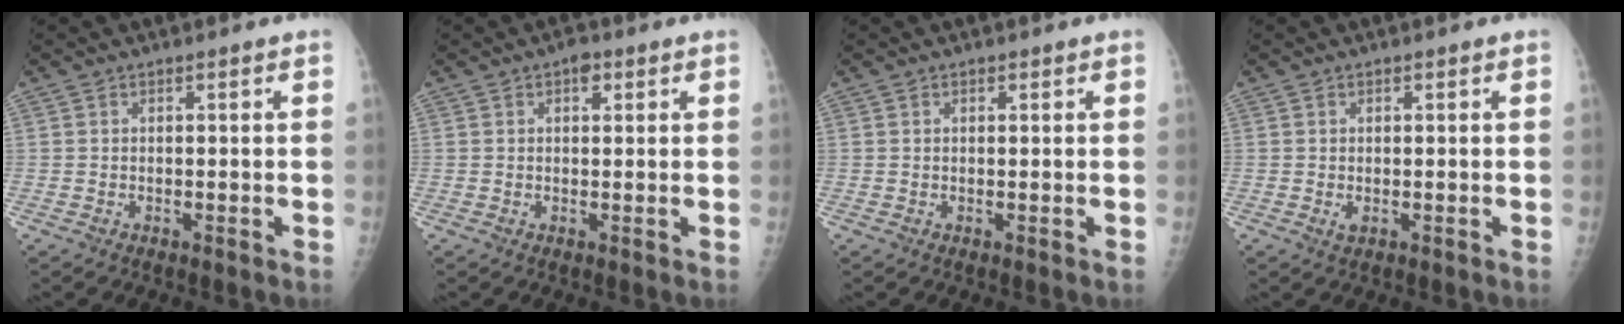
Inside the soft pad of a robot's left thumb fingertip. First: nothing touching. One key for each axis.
{"total": 2.3, "fx": 1.1, "fy": 1.4, "fz": 1.5, "tx": -0.010, "ty": -0.001, "tz": 0.012}
{"total": 0.5, "fx": 0.3, "fy": 0.4, "fz": 0.3, "tx": -0.003, "ty": -0.002, "tz": 0.003}
{"total": 1.2, "fx": 0.0, "fy": 0.7, "fz": 0.9, "tx": -0.014, "ty": -0.003, "tz": 0.001}